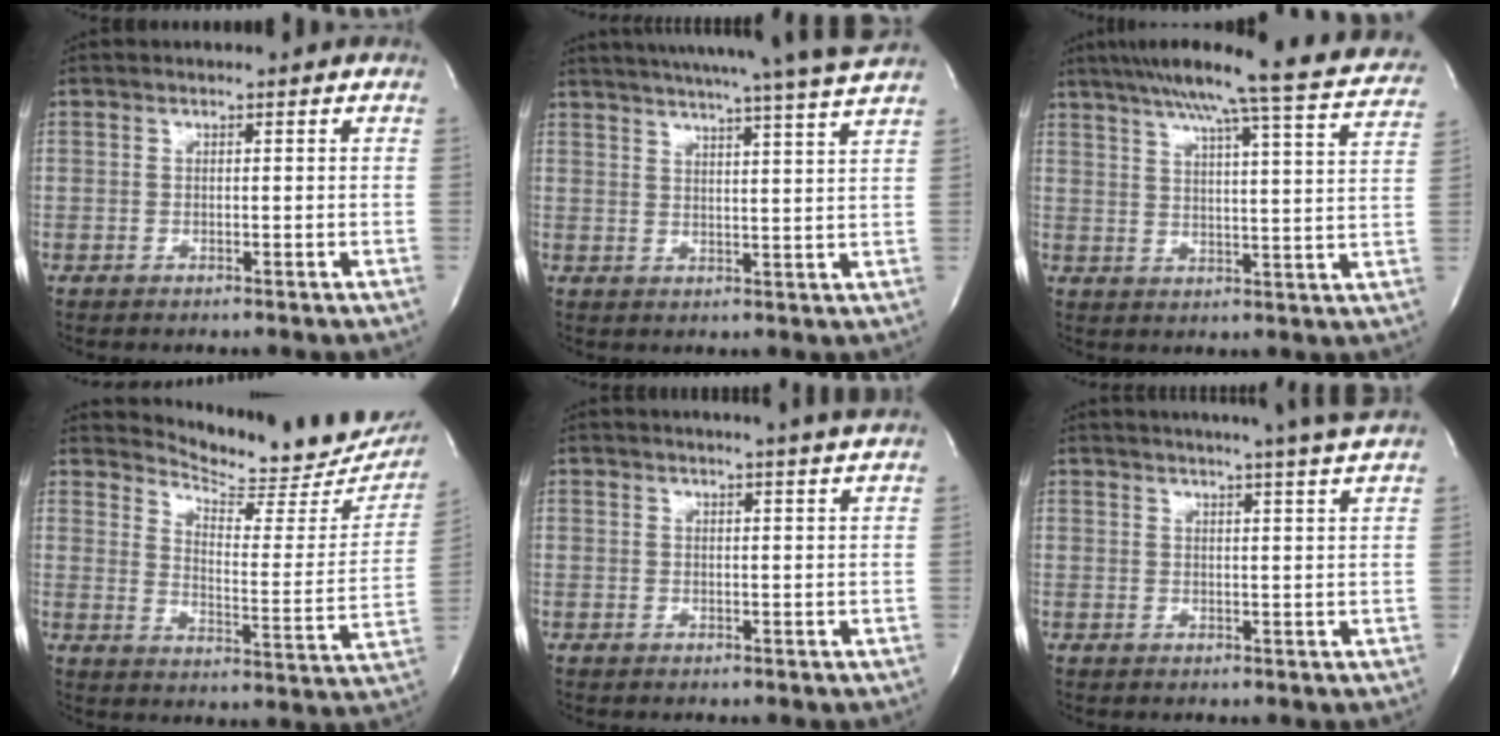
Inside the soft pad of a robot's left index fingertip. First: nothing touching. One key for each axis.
{"total": 19.7, "fx": 17.8, "fy": -2.0, "fz": 8.2, "tx": -0.136, "ty": -0.036, "tz": 0.230}
{"total": 22.0, "fx": 19.2, "fy": -0.2, "fz": 10.7, "tx": -0.167, "ty": -0.022, "tz": 0.239}
{"total": 17.7, "fx": 16.8, "fy": 4.1, "fz": 4.1, "tx": -0.047, "ty": -0.074, "tz": 0.201}
{"total": 6.6, "fx": 6.0, "fy": -1.2, "fz": 2.7, "tx": -0.036, "ty": 0.005, "tz": 0.060}
{"total": 13.2, "fx": 11.9, "fy": -1.5, "fz": 5.7, "tx": -0.094, "ty": -0.020, "tz": 0.141}